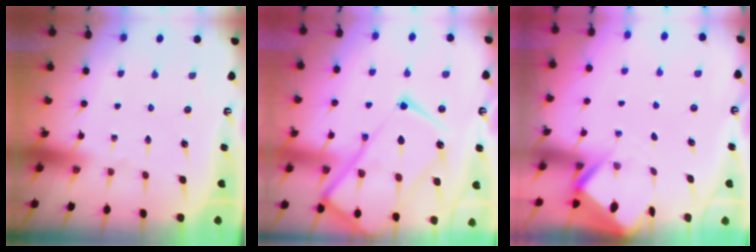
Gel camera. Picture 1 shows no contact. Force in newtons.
{"total": 22.6, "press": 22.5, "slide": 2.2}
{"total": 2.9, "press": 2.9, "slide": 0.3}